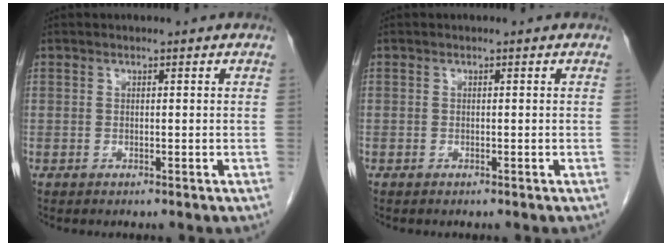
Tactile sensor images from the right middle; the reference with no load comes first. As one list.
[{"total": 0.0}]